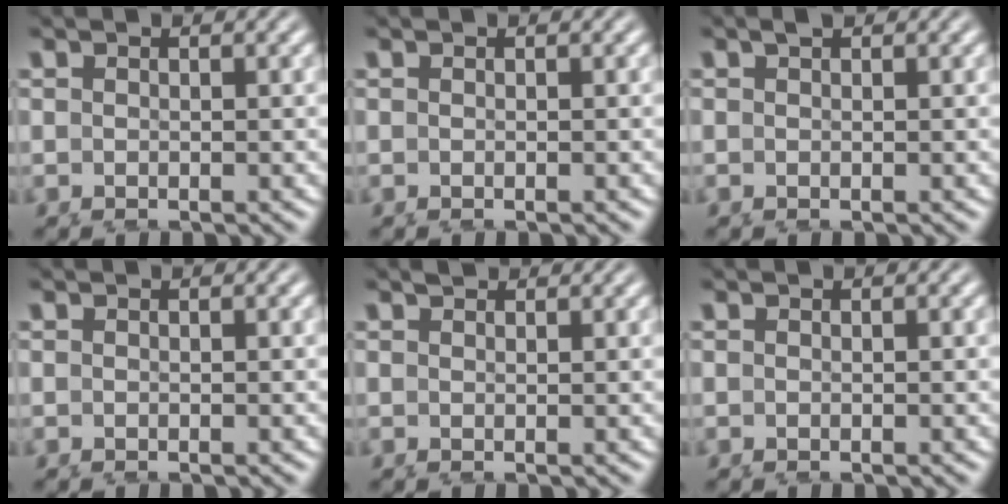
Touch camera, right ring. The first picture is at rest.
{"total": 0.0}
{"total": 0.8, "force": [0.6, 0.1, 0.4], "torque": [-0.005, 0.004, 0.011]}
{"total": 0.0}
{"total": 1.1, "force": [1.0, -0.3, -0.1], "torque": [0.008, 0.000, 0.021]}
{"total": 0.0}